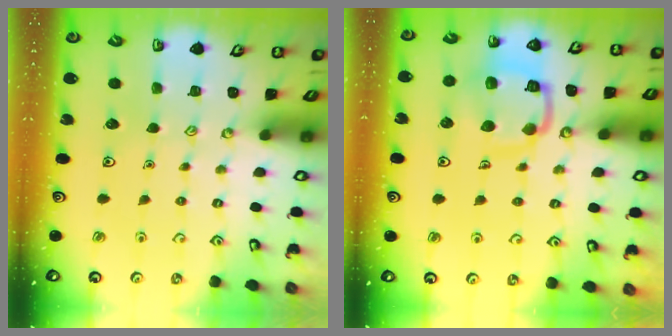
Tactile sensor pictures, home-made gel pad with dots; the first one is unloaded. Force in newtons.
{"total": 13.2, "press": 13.2, "slide": 1.4}